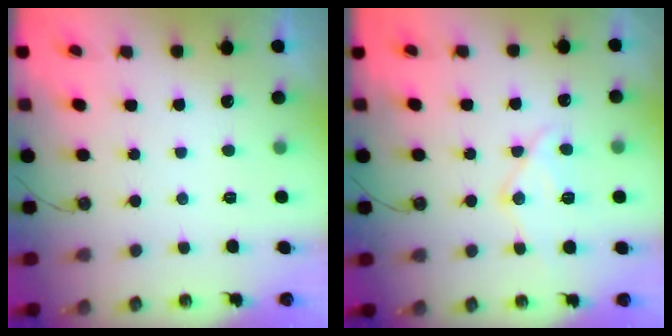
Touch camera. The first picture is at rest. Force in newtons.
{"total": 12.8, "press": 12.8, "slide": 1.4}